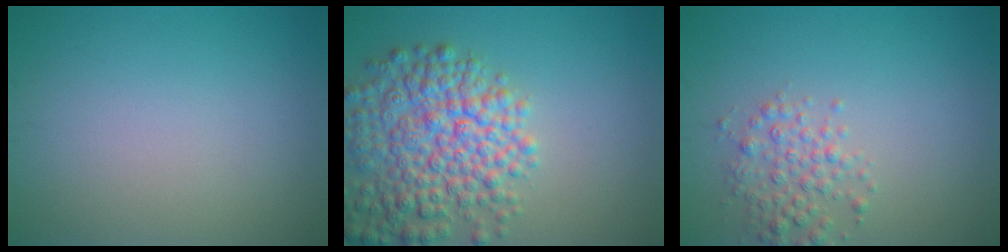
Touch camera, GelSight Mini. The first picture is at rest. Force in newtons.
{"total": 8.0, "press": 7.9, "slide": 0.5}
{"total": 2.7, "press": 2.7, "slide": 0.1}